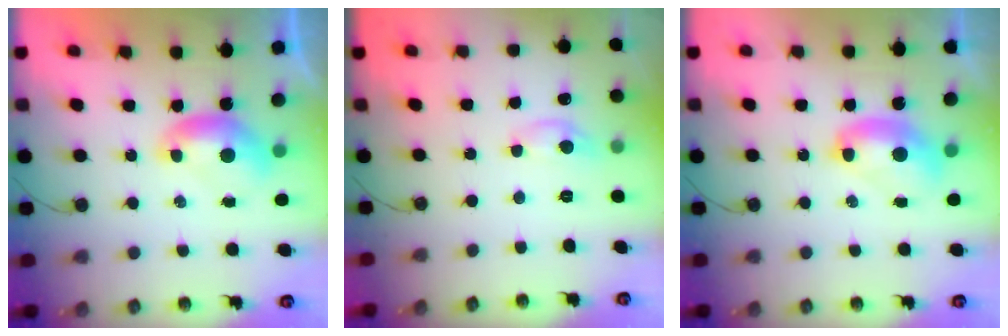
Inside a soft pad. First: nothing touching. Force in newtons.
{"total": 0.0}
{"total": 2.7, "press": 2.7, "slide": 0.1}